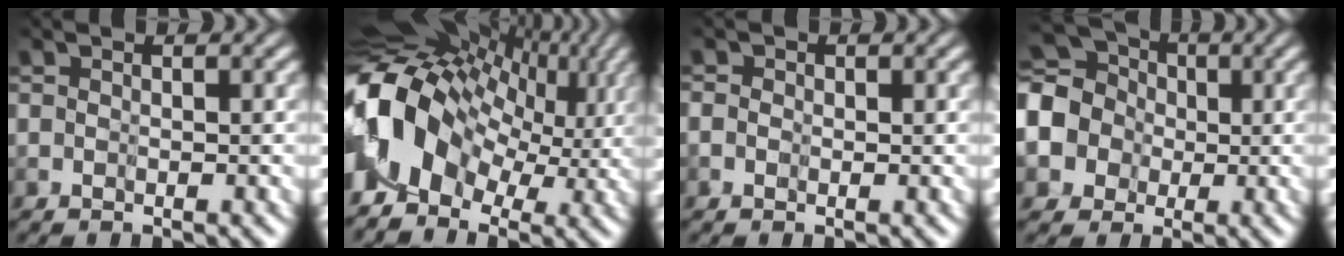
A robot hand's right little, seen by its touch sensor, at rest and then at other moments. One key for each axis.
{"total": 9.9, "fx": 1.4, "fy": 7.0, "fz": 7.0, "tx": -0.164, "ty": 0.015, "tz": 0.023}
{"total": 0.9, "fx": -0.3, "fy": 0.9, "fz": 0.1, "tx": 0.000, "ty": 0.004, "tz": -0.020}
{"total": 6.1, "fx": 0.1, "fy": 5.5, "fz": 2.6, "tx": -0.089, "ty": -0.004, "tz": -0.025}